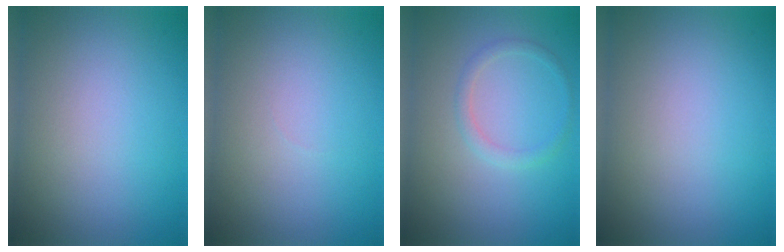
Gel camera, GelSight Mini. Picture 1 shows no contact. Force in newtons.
{"total": 0.0}
{"total": 1.4, "press": 1.4, "slide": 0.1}
{"total": 0.0}